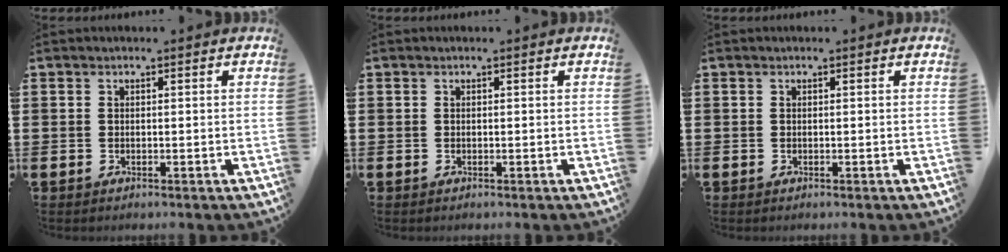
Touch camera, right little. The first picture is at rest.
{"total": 0.0}
{"total": 0.0}